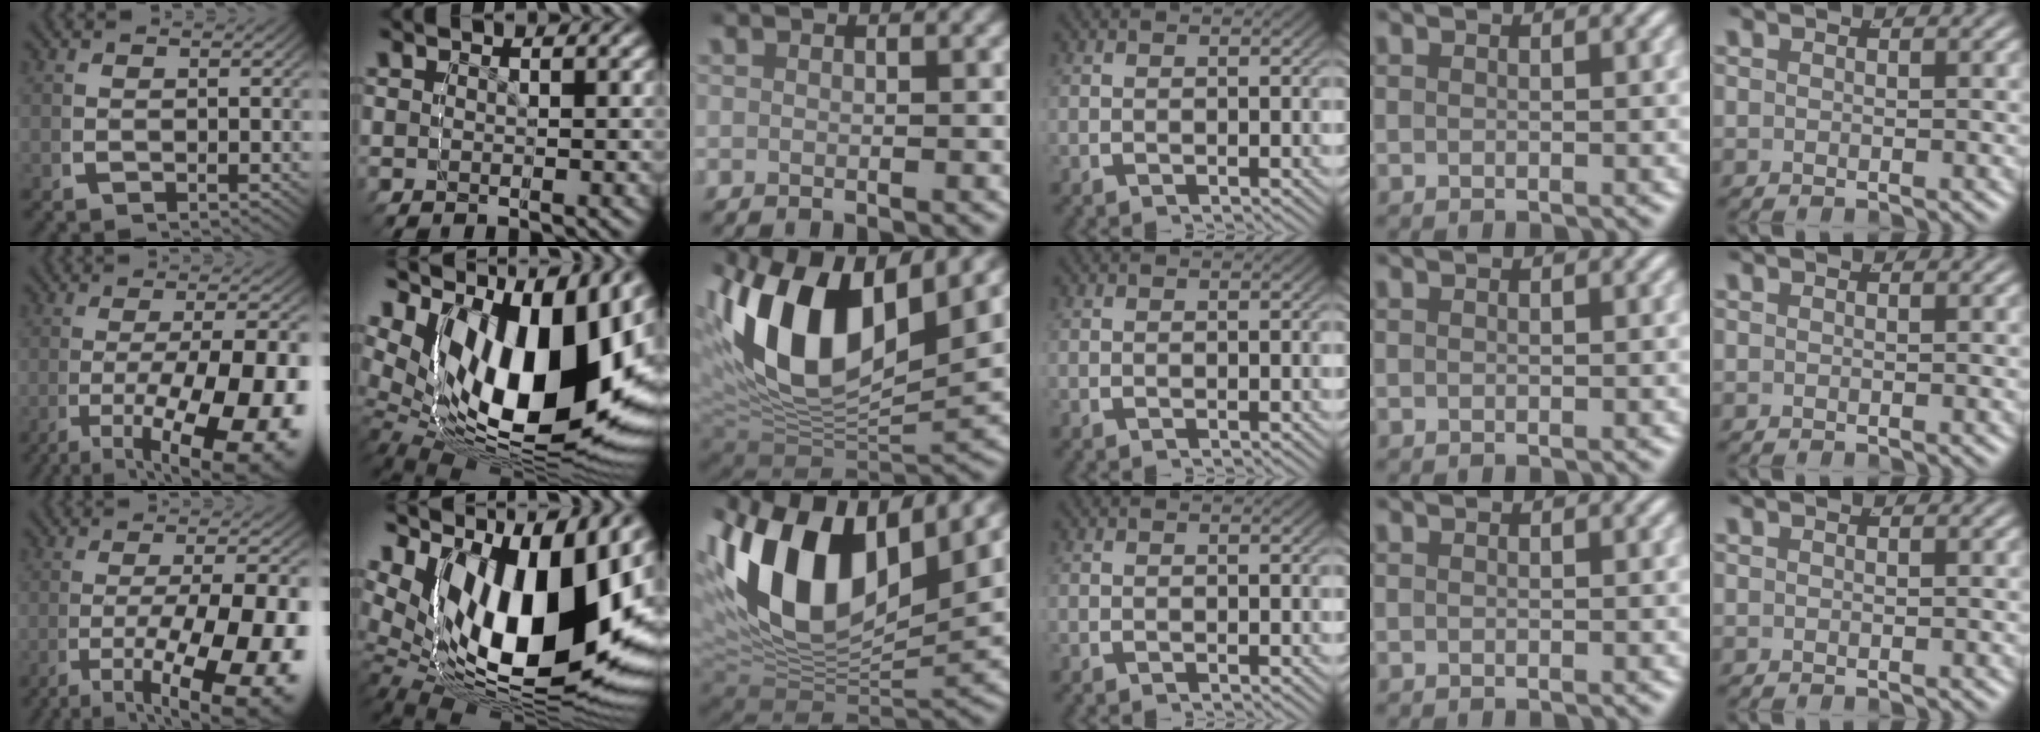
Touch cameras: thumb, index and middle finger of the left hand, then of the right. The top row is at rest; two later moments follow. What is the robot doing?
{"motion": "grasp_and_lifting", "object": "bottle"}